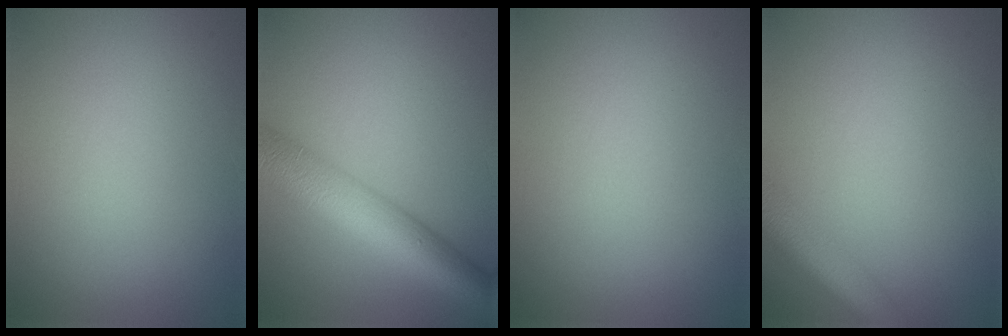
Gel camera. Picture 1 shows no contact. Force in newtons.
{"total": 7.7, "press": 7.7, "slide": 0.2}
{"total": 0.0}
{"total": 4.6, "press": 4.6, "slide": 0.2}